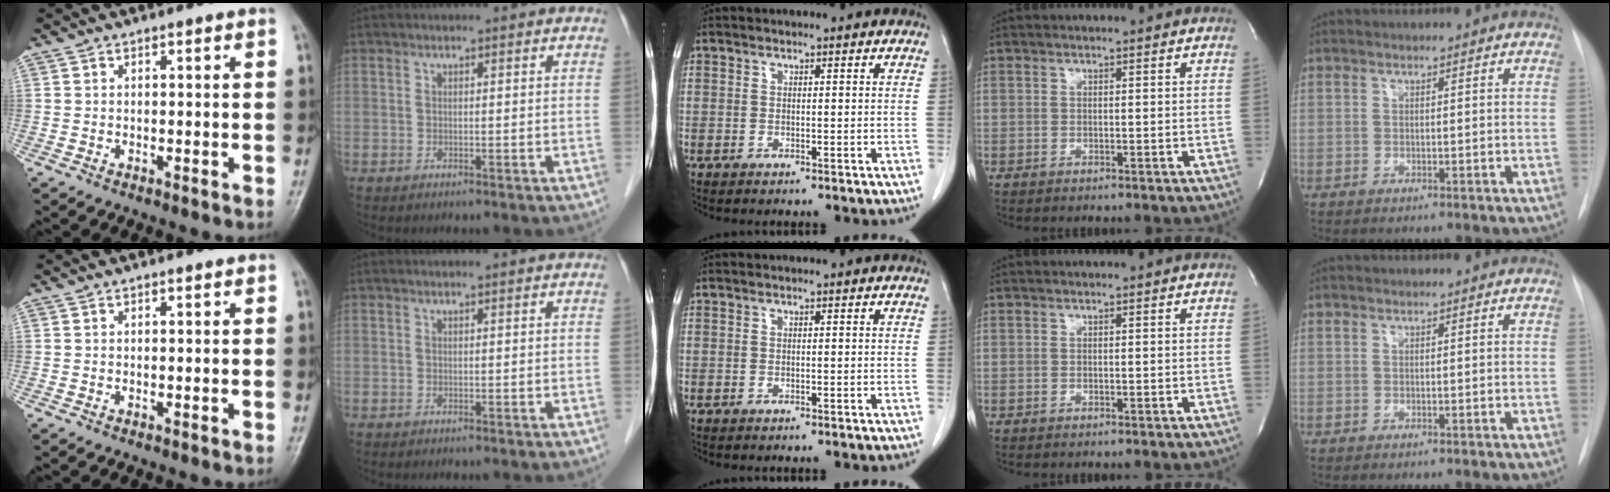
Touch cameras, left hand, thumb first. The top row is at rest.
{}